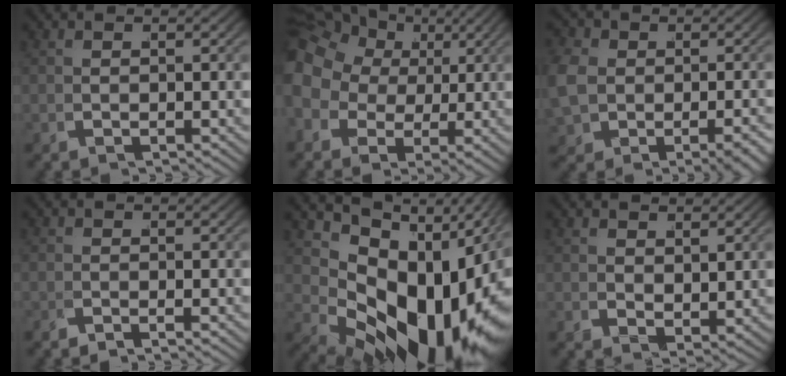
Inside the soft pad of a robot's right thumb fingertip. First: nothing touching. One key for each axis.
{"total": 10.3, "fx": 2.9, "fy": 8.3, "fz": 5.4, "tx": -0.122, "ty": -0.003, "tz": 0.042}
{"total": 4.8, "fx": -0.6, "fy": 3.8, "fz": 2.8, "tx": -0.070, "ty": -0.014, "tz": -0.005}
{"total": 1.1, "fx": -0.9, "fy": 0.5, "fz": 0.3, "tx": 0.000, "ty": 0.000, "tz": -0.024}
{"total": 19.8, "fx": 0.2, "fy": 12.1, "fz": 15.7, "tx": -0.237, "ty": -0.023, "tz": 0.020}
{"total": 2.1, "fx": 1.9, "fy": 0.5, "fz": 0.9, "tx": -0.002, "ty": 0.001, "tz": 0.038}